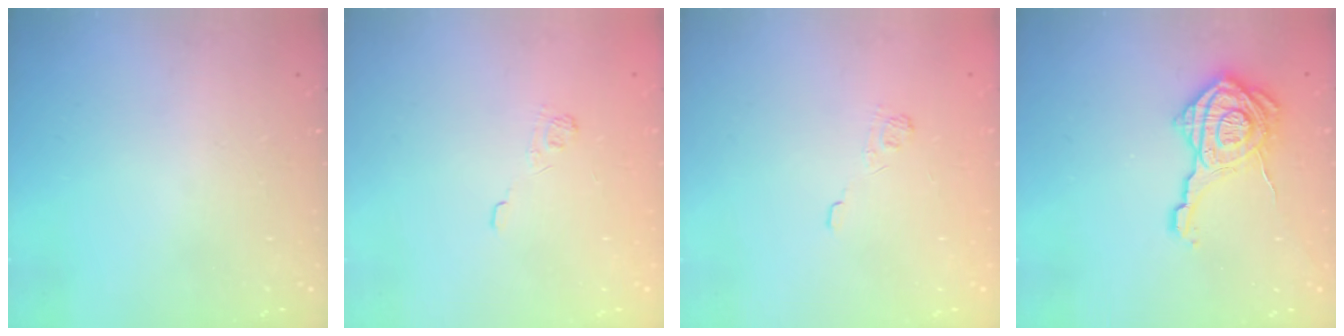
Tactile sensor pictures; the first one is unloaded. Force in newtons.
{"total": 2.3, "press": 1.9, "slide": 1.4}
{"total": 2.3, "press": 1.9, "slide": 1.4}
{"total": 17.9, "press": 17.9, "slide": 1.1}